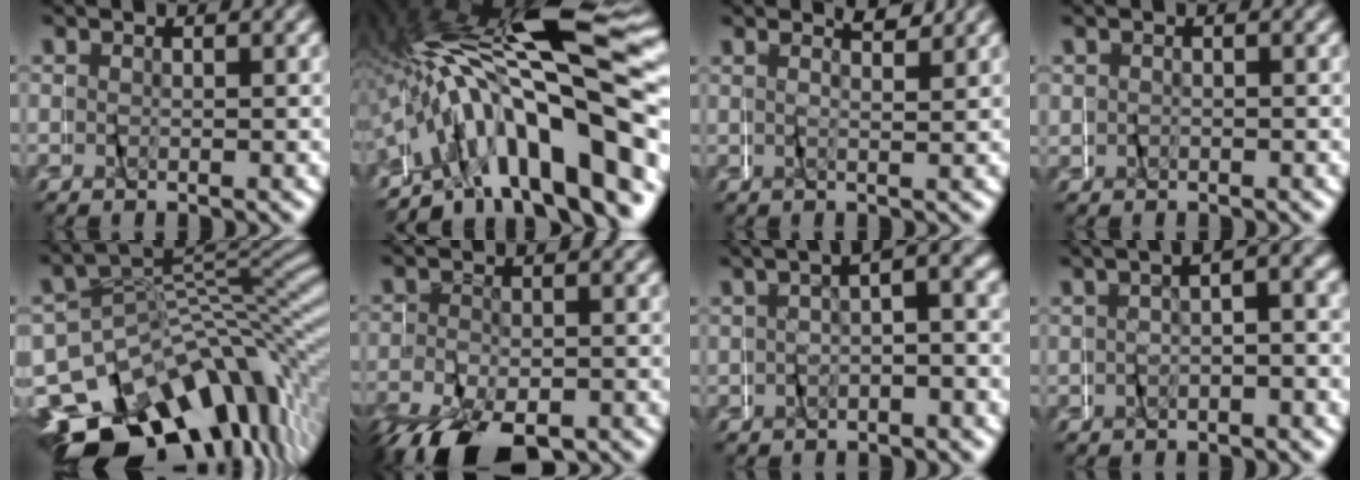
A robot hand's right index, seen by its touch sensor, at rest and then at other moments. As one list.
[{"total": 18.4, "force": [0.3, 9.4, 15.8], "torque": [-0.274, 0.015, 0.008]}, {"total": 1.6, "force": [0.9, -1.4, 0.0], "torque": [-0.007, 0.003, 0.016]}, {"total": 0.8, "force": [0.1, 0.8, 0.0], "torque": [-0.016, -0.003, 0.004]}, {"total": 20.9, "force": [-10.4, 13.2, 12.4], "torque": [-0.192, -0.042, -0.146]}, {"total": 8.4, "force": [-5.5, 4.4, 4.6], "torque": [-0.103, -0.033, -0.072]}, {"total": 2.7, "force": [0.5, 0.5, 2.6], "torque": [-0.024, 0.031, -0.003]}, {"total": 2.3, "force": [0.2, 0.6, 2.2], "torque": [-0.020, 0.026, -0.006]}]